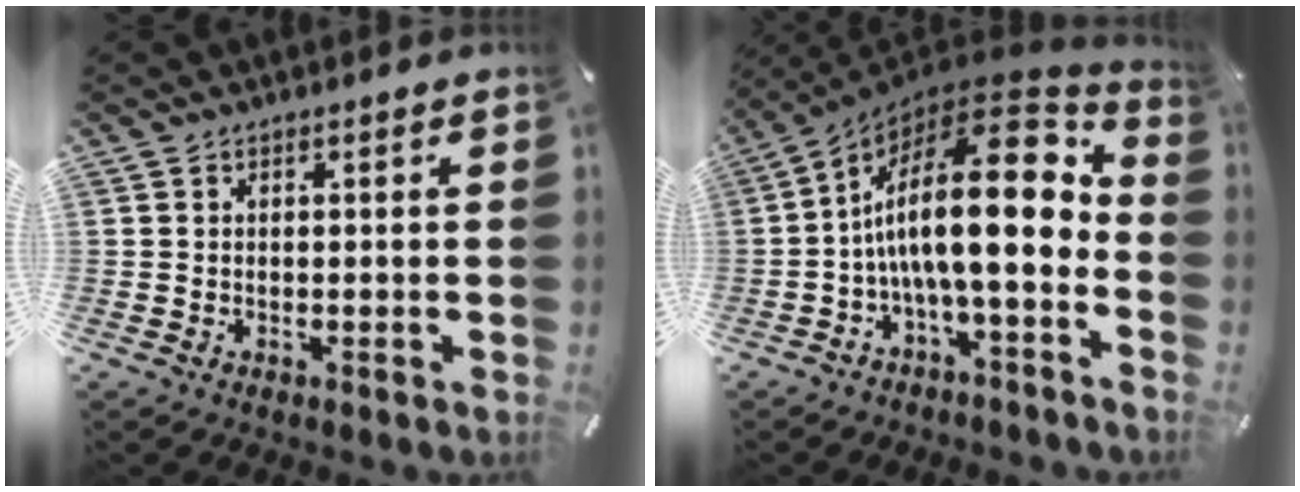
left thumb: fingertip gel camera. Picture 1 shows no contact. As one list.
[{"total": 21.4, "force": [1.6, 7.3, 20.1], "torque": [-0.346, -0.035, 0.018]}]